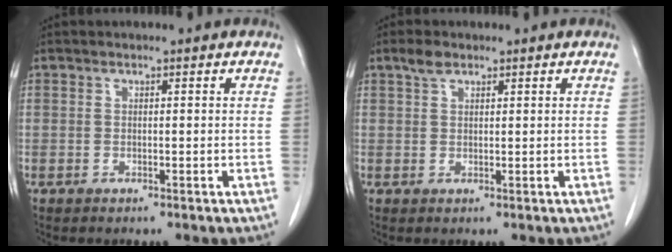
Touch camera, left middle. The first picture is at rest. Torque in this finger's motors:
{"motor_torque": [0.34, -0.17, -0.12, 0.00]}